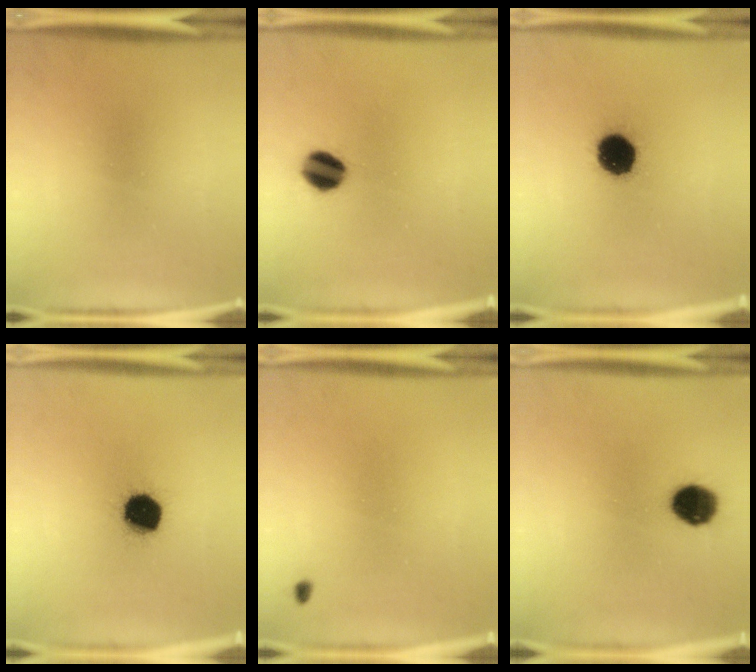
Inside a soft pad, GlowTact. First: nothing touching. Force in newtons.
{"total": 7.5}
{"total": 11.0}
{"total": 13.0}
{"total": 0.6}
{"total": 9.1}